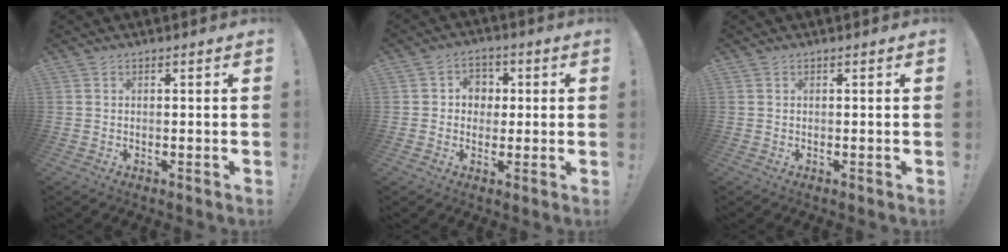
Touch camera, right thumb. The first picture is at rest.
{"total": 5.6, "force": [0.4, 5.4, 1.5], "torque": [-0.022, 0.005, 0.009]}
{"total": 0.0}